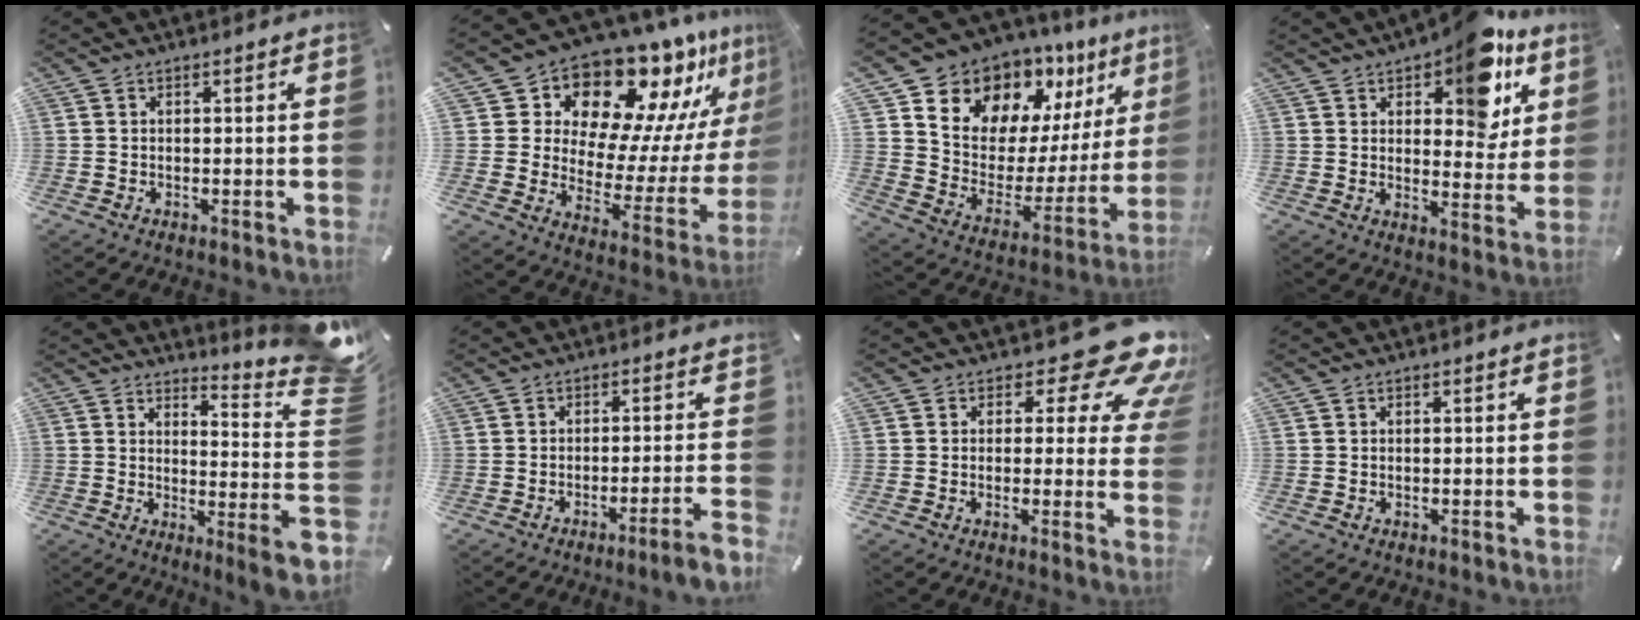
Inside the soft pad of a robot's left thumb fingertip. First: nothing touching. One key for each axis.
{"total": 15.0, "fx": 13.9, "fy": 5.2, "fz": 2.4, "tx": -0.032, "ty": -0.158, "tz": 0.228}
{"total": 11.9, "fx": 9.7, "fy": 6.7, "fz": 0.5, "tx": -0.023, "ty": -0.113, "tz": 0.172}
{"total": 14.6, "fx": 9.5, "fy": 7.1, "fz": 8.5, "tx": -0.096, "ty": -0.065, "tz": 0.159}
{"total": 13.4, "fx": 4.4, "fy": -1.2, "fz": 12.7, "tx": -0.164, "ty": -0.097, "tz": 0.054}
{"total": 6.4, "fx": -2.8, "fy": -0.4, "fz": 5.7, "tx": -0.088, "ty": -0.012, "tz": -0.046}
{"total": 14.7, "fx": 8.2, "fy": 6.7, "fz": 10.2, "tx": -0.129, "ty": -0.057, "tz": 0.136}
{"total": 0.0}